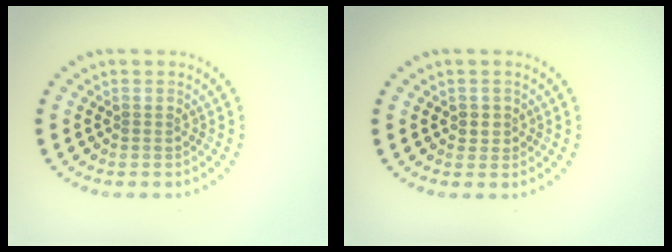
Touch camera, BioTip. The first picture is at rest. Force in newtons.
{"total": 1.2, "press": 1.1, "slide": 0.5}